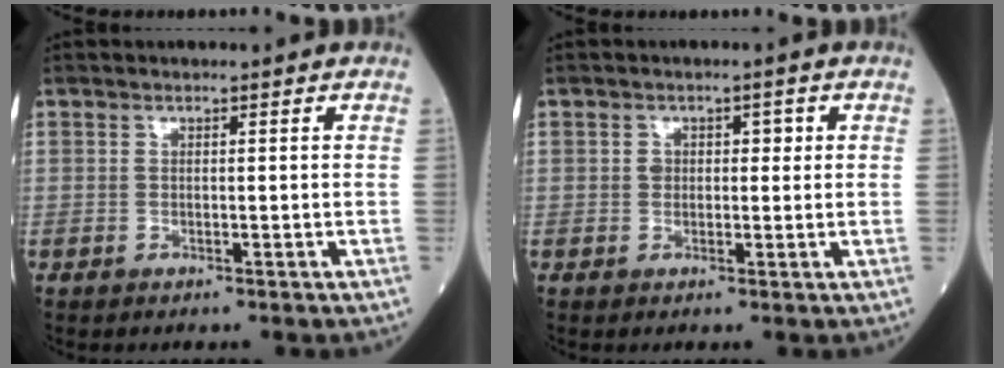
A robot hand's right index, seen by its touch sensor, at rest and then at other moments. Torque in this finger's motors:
{"motor_torque": [-0.02, -0.01, -0.01, 0.00]}